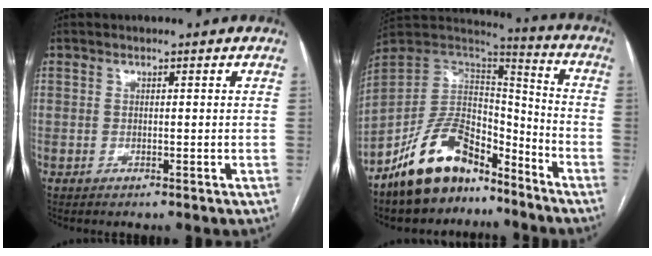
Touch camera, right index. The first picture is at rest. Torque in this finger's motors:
{"motor_torque": [0.12, -0.32, -0.02, -0.11]}